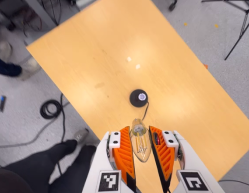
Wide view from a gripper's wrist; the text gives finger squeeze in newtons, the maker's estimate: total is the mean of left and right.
{"total": 9.8, "left": 9.3, "right": 10.2}